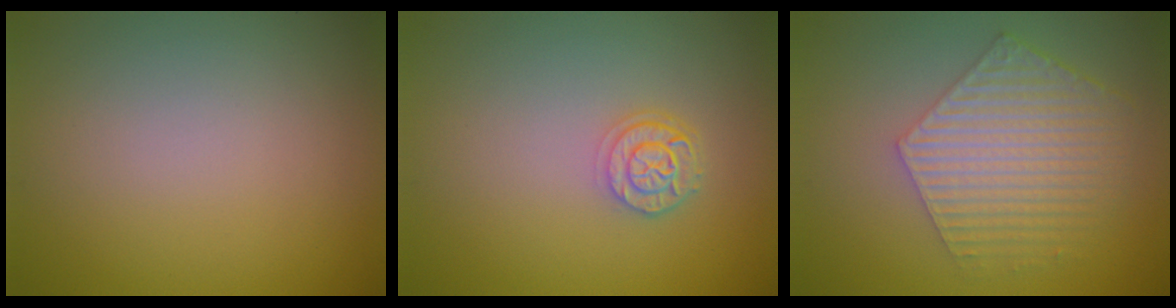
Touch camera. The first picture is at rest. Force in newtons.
{"total": 2.5, "press": 2.0, "slide": 1.4}
{"total": 5.6, "press": 4.1, "slide": 3.9}